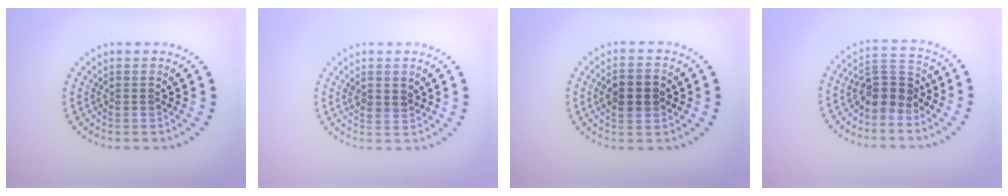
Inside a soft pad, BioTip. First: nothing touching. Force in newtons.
{"total": 1.5, "press": 1.3, "slide": 0.8}
{"total": 4.2, "press": 4.2, "slide": 0.2}
{"total": 3.6, "press": 3.2, "slide": 1.6}